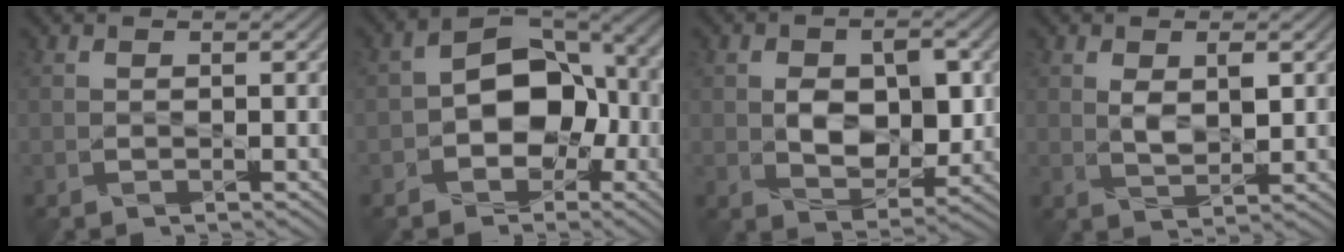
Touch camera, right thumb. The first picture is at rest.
{"total": 9.4, "force": [-1.7, 6.8, 6.2], "torque": [-0.097, 0.002, -0.040]}
{"total": 7.1, "force": [0.2, 4.6, 5.4], "torque": [-0.089, -0.006, 0.006]}
{"total": 3.5, "force": [0.9, 1.9, 2.9], "torque": [-0.059, -0.006, 0.019]}